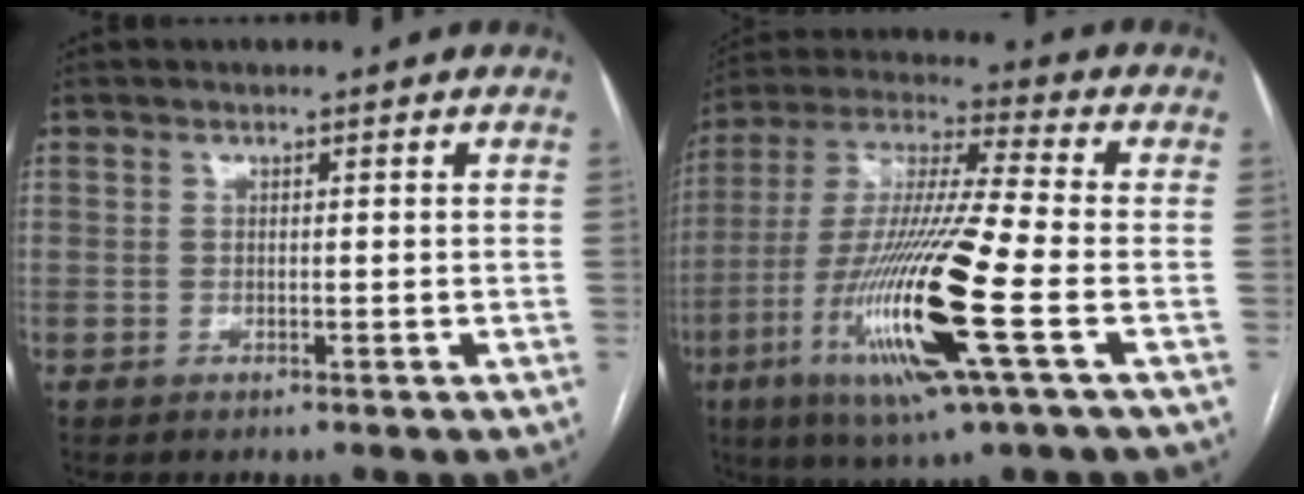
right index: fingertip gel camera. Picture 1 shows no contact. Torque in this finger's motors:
{"motor_torque": [2.14, 0.00, 1.05, 0.21]}